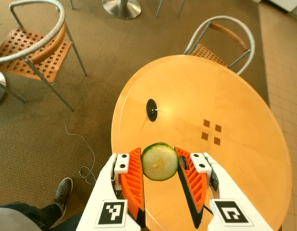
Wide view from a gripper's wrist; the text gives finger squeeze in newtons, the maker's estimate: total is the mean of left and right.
{"total": 7.5, "left": 7.2, "right": 7.8}